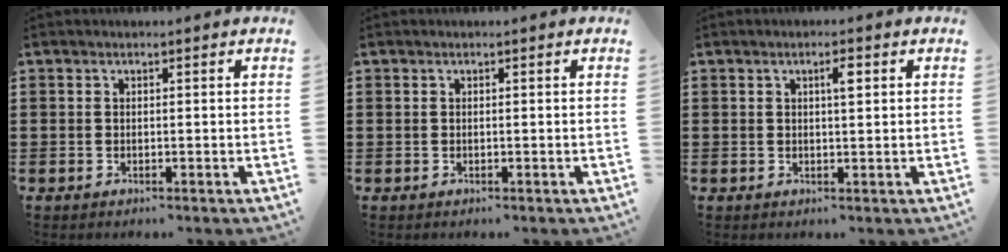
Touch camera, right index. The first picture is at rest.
{"total": 0.0}
{"total": 2.4, "force": [0.8, 0.6, 2.2], "torque": [-0.035, 0.003, 0.010]}